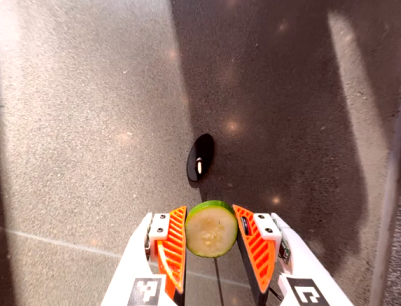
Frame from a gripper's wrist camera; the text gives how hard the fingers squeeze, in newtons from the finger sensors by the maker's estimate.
{"total": 10.8, "left": 11.4, "right": 10.1}